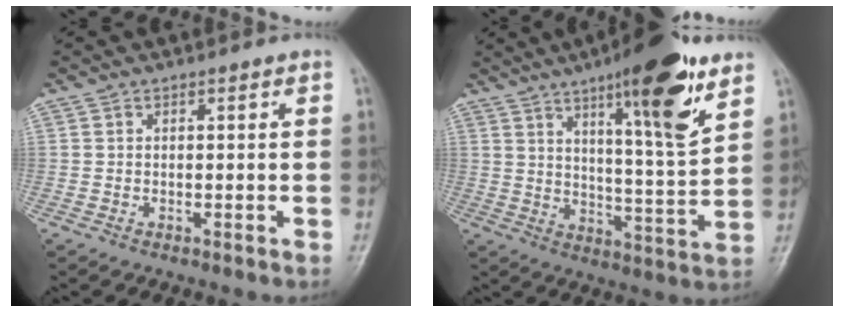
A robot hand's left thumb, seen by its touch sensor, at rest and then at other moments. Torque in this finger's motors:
{"motor_torque": [0.69, 0.54, 1.48, -1.30, 0.36]}